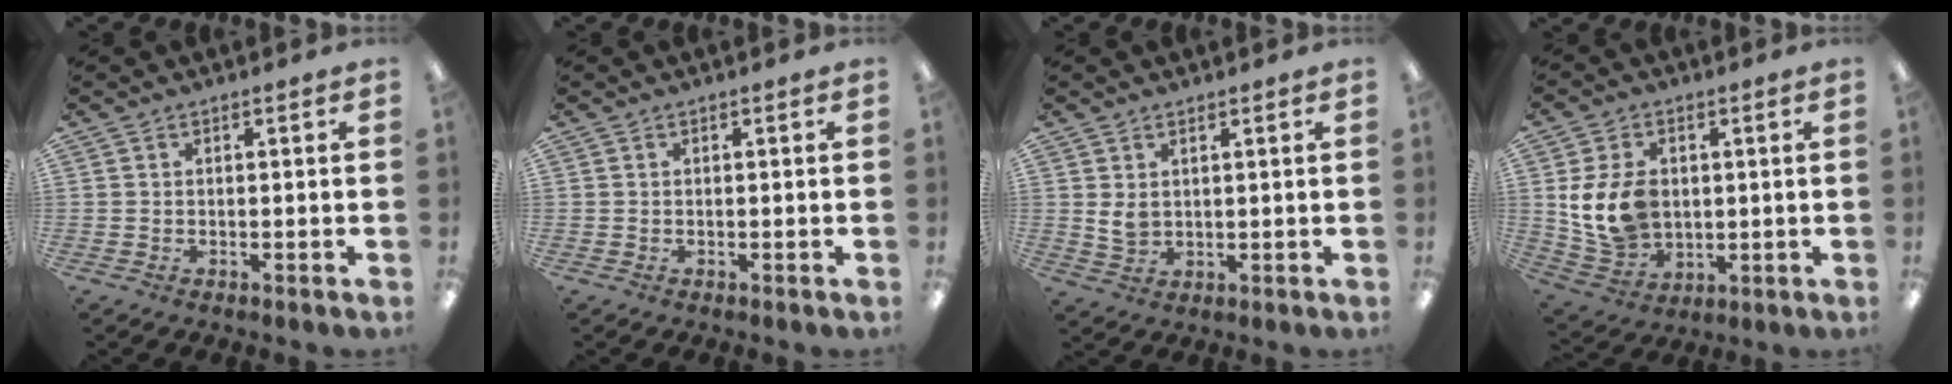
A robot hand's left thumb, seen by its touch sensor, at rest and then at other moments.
{"total": 0.0}
{"total": 3.7, "force": [1.5, 2.6, 2.2], "torque": [-0.043, -0.003, 0.025]}
{"total": 12.2, "force": [1.7, 9.2, 7.8], "torque": [-0.172, 0.003, 0.034]}